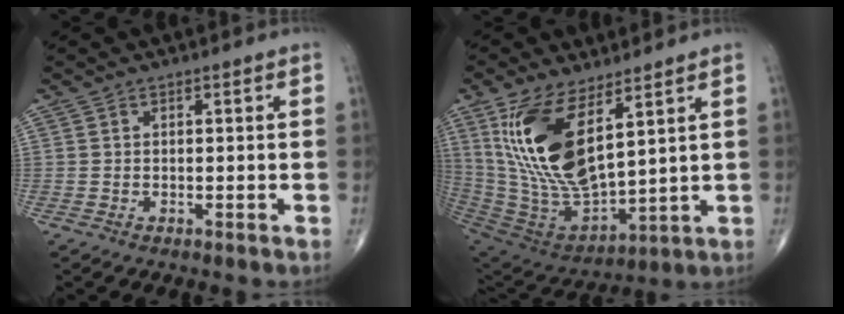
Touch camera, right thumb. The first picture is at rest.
{"total": 20.1, "force": [8.0, 8.5, 16.4], "torque": [-0.323, -0.045, 0.172]}